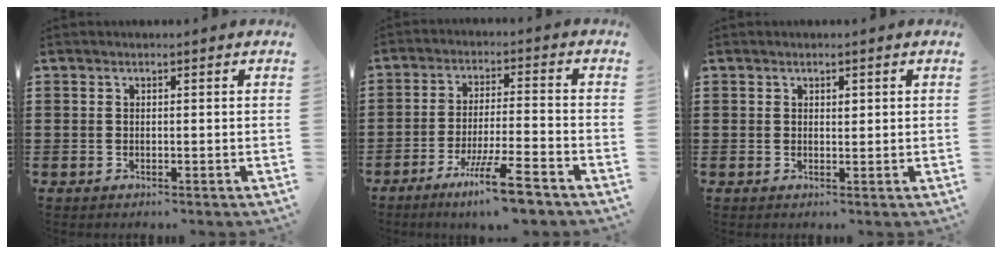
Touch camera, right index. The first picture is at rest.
{"total": 9.0, "force": [-6.3, 0.1, 6.4], "torque": [-0.121, -0.007, -0.118]}
{"total": 0.8, "force": [0.4, 0.5, 0.4], "torque": [-0.001, -0.001, 0.006]}